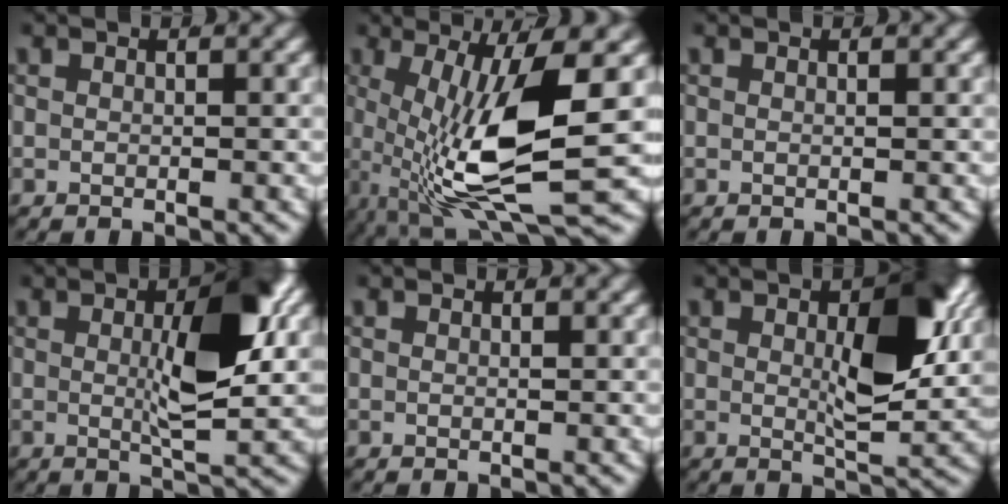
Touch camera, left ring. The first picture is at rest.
{"total": 11.9, "force": [-0.6, 4.4, 11.0], "torque": [-0.209, -0.044, 0.017]}
{"total": 0.0}
{"total": 7.0, "force": [0.5, 1.8, 6.7], "torque": [-0.098, -0.012, 0.010]}
{"total": 0.0}
{"total": 7.0, "force": [0.9, 2.6, 6.4], "torque": [-0.092, -0.022, 0.020]}